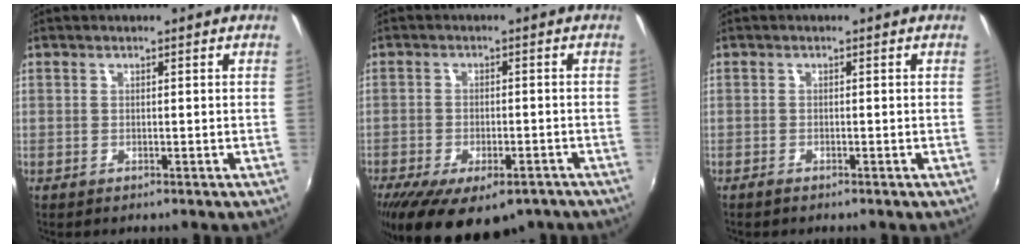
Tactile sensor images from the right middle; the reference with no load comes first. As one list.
[{"total": 16.5, "force": [-11.1, 6.9, 10.0], "torque": [-0.202, -0.043, -0.157]}, {"total": 1.0, "force": [-0.9, 0.3, 0.4], "torque": [-0.009, -0.004, -0.020]}]